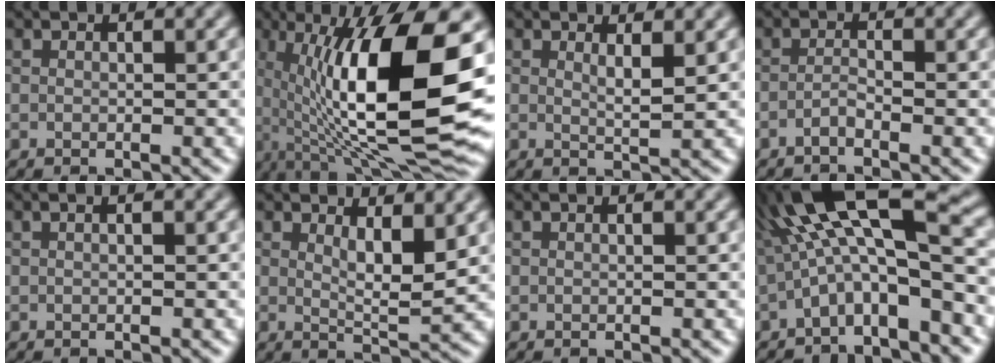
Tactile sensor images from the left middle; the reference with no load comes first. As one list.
[{"total": 14.9, "force": [1.4, 4.1, 14.2], "torque": [-0.211, -0.007, 0.022]}, {"total": 1.6, "force": [0.9, 0.3, 1.3], "torque": [-0.019, -0.005, 0.013]}, {"total": 1.1, "force": [-0.8, 0.1, 0.8], "torque": [-0.015, 0.003, -0.018]}, {"total": 0.7, "force": [0.2, 0.1, 0.7], "torque": [-0.013, 0.000, 0.000]}, {"total": 3.1, "force": [1.3, 0.8, 2.7], "torque": [-0.047, -0.009, 0.024]}, {"total": 0.0}, {"total": 10.7, "force": [-1.0, 2.9, 10.2], "torque": [-0.178, 0.032, -0.026]}]